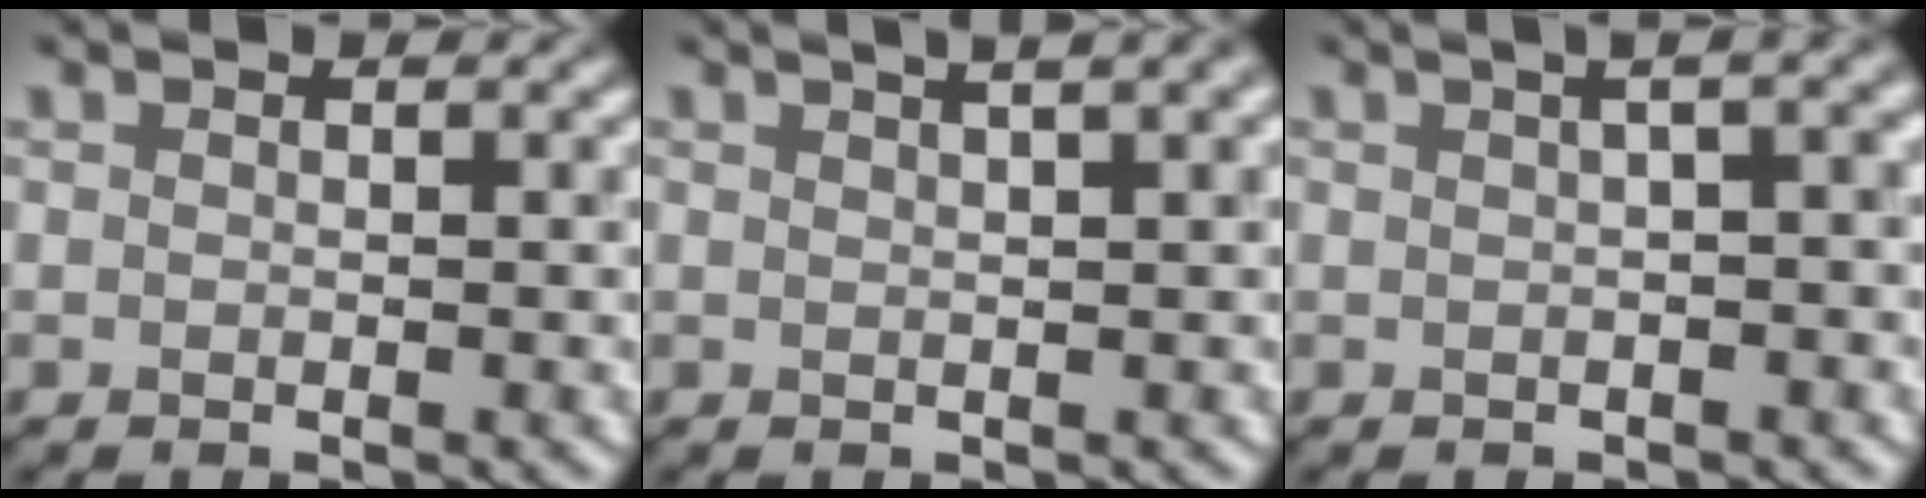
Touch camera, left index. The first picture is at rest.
{"total": 5.4, "force": [3.2, 1.9, 3.9], "torque": [-0.032, 0.039, 0.020]}
{"total": 5.5, "force": [1.4, 2.3, 4.8], "torque": [-0.024, 0.025, 0.007]}